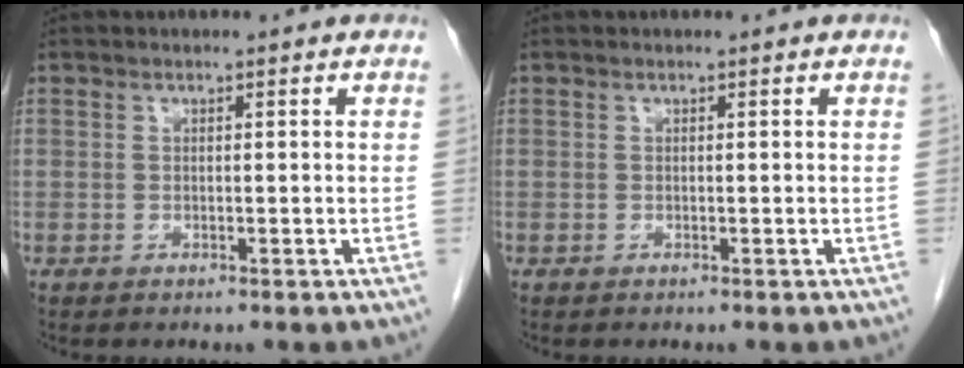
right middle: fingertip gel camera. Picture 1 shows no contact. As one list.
[{"total": 0.0}]